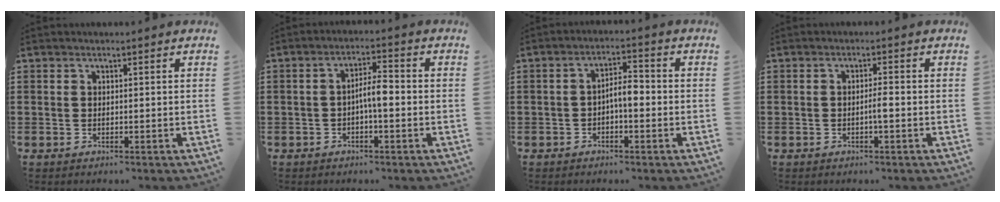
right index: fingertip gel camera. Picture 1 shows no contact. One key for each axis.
{"total": 4.1, "fx": -0.8, "fy": 1.0, "fz": 3.9, "tx": -0.078, "ty": 0.005, "tz": -0.020}
{"total": 3.7, "fx": -1.0, "fy": 1.2, "fz": 3.3, "tx": -0.061, "ty": 0.010, "tz": -0.023}
{"total": 1.9, "fx": -0.6, "fy": 0.1, "fz": 1.9, "tx": -0.033, "ty": 0.002, "tz": -0.011}